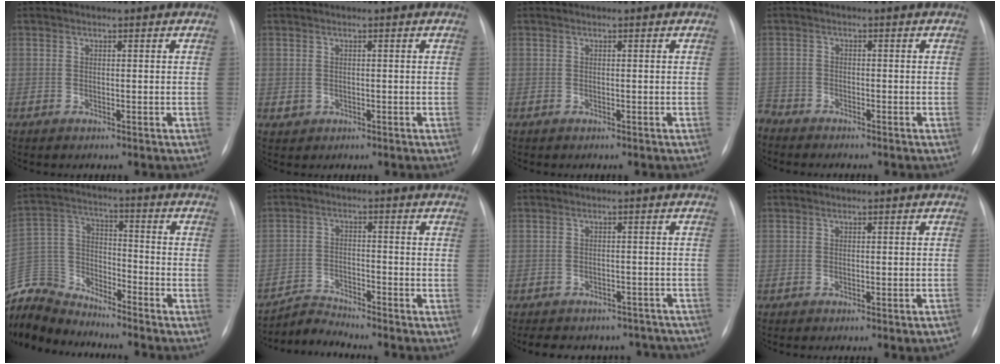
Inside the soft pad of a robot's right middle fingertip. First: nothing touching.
{"total": 1.1, "force": [-0.1, 1.0, 0.3], "torque": [-0.008, 0.001, 0.004]}
{"total": 0.0}
{"total": 4.2, "force": [-4.1, 0.9, 0.6], "torque": [-0.007, -0.012, -0.075]}
{"total": 14.4, "force": [-14.0, 2.7, 1.6], "torque": [-0.045, 0.030, -0.270]}
{"total": 4.6, "force": [-4.3, -0.9, -1.1], "torque": [0.014, -0.014, -0.080]}
{"total": 17.3, "force": [-14.9, 7.3, 4.8], "torque": [-0.106, 0.008, -0.161]}
{"total": 3.6, "force": [-2.9, 0.1, 2.1], "torque": [-0.017, 0.003, -0.033]}